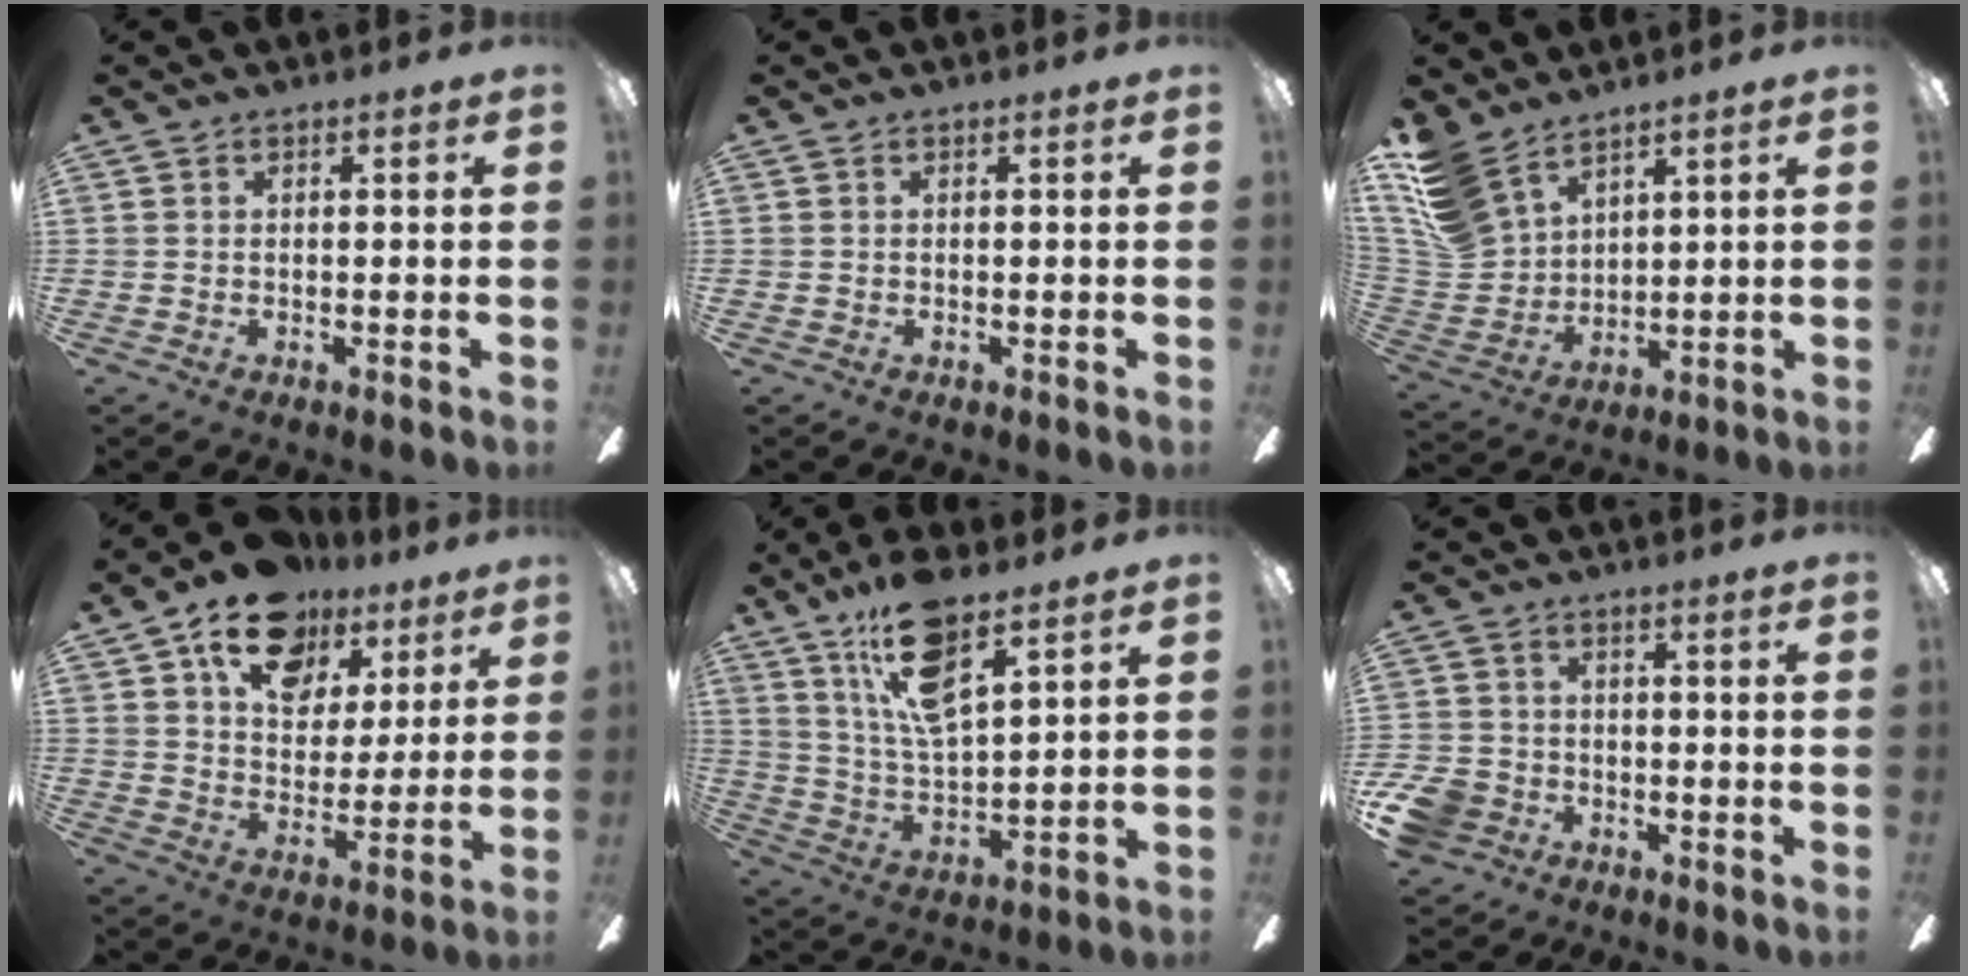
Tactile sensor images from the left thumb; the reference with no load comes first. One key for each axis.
{"total": 0.0}
{"total": 14.1, "fx": 10.4, "fy": 7.7, "fz": 5.7, "tx": -0.157, "ty": -0.043, "tz": 0.205}
{"total": 17.3, "fx": 11.1, "fy": 10.7, "fz": 7.8, "tx": -0.122, "ty": -0.058, "tz": 0.202}
{"total": 15.3, "fx": 10.1, "fy": 5.2, "fz": 10.3, "tx": -0.194, "ty": -0.030, "tz": 0.177}
{"total": 7.2, "fx": -3.4, "fy": 5.6, "fz": 3.0, "tx": -0.084, "ty": 0.025, "tz": -0.066}